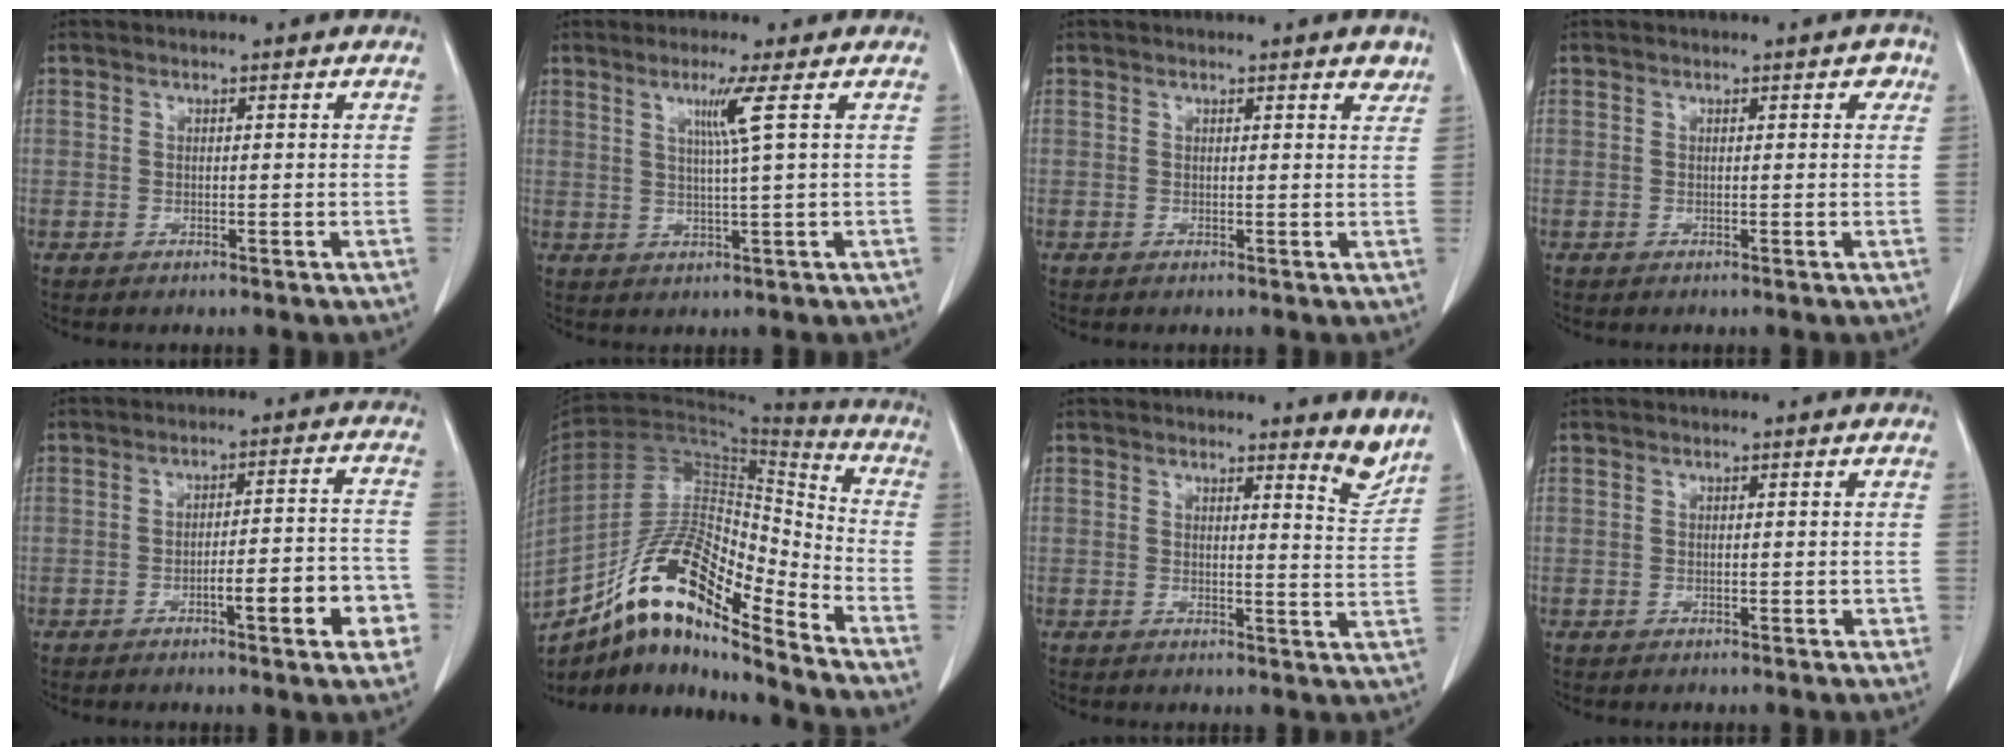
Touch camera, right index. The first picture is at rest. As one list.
[{"total": 4.2, "force": [1.6, -1.5, 3.6], "torque": [-0.072, -0.007, 0.034]}, {"total": 1.6, "force": [1.4, 0.4, 0.8], "torque": [-0.009, -0.006, 0.011]}, {"total": 1.3, "force": [0.5, 0.7, 1.0], "torque": [-0.007, 0.005, 0.004]}, {"total": 9.2, "force": [-3.8, 1.6, 8.2], "torque": [-0.101, 0.020, -0.047]}, {"total": 17.0, "force": [-11.9, 4.1, 11.5], "torque": [-0.208, 0.030, -0.209]}, {"total": 3.9, "force": [3.6, 0.2, 1.5], "torque": [-0.021, -0.038, 0.029]}, {"total": 0.9, "force": [-0.1, 0.6, 0.7], "torque": [-0.004, 0.003, 0.000]}]